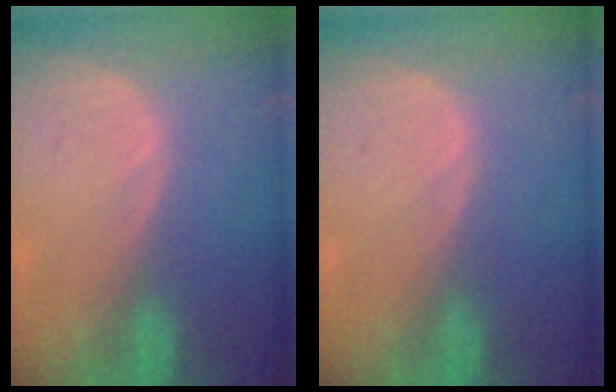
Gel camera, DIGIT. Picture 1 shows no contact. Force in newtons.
{"total": 0.0}